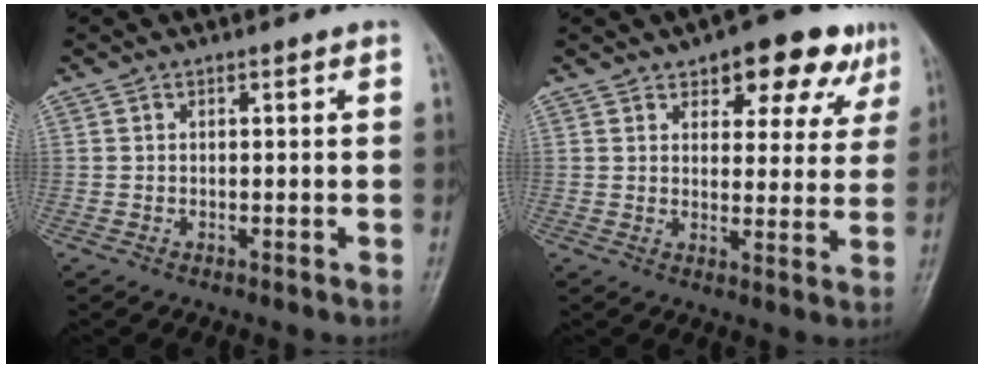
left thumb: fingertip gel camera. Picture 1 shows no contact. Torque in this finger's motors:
{"motor_torque": [0.17, 0.10, 0.21, -0.07, 0.12]}